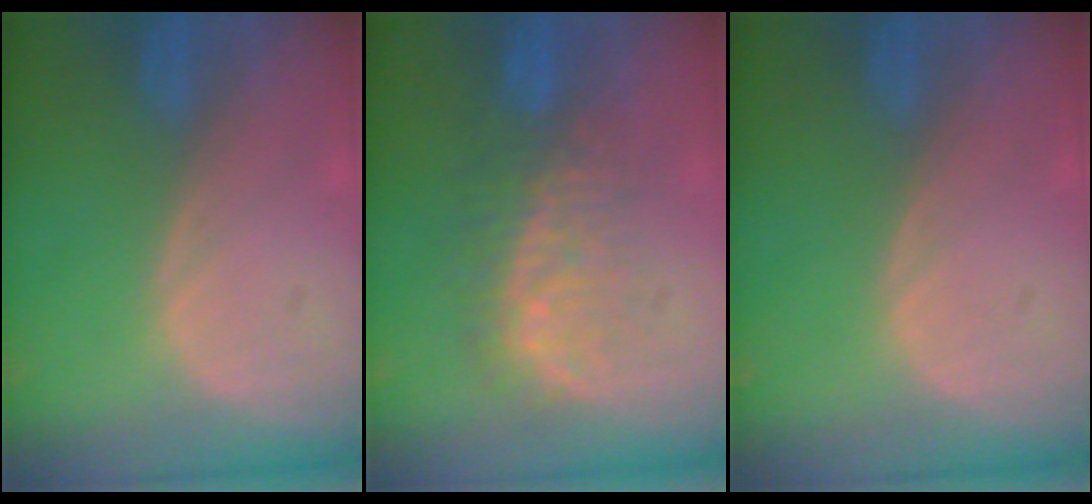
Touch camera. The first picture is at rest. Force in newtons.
{"total": 7.9, "press": 7.8, "slide": 1.1}
{"total": 0.0}